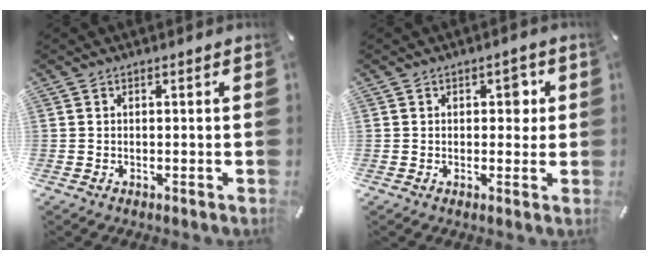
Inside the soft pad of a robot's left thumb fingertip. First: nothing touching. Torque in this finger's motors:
{"motor_torque": [0.67, 0.89, 0.35, -0.23, 0.02]}